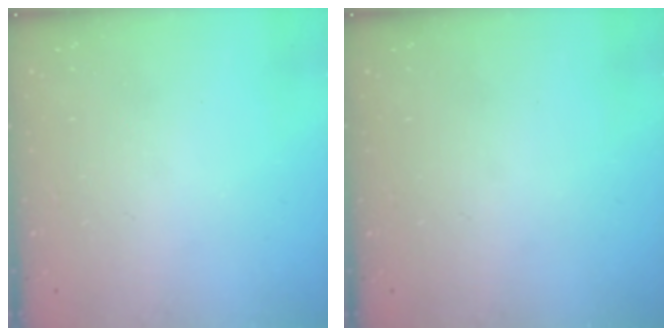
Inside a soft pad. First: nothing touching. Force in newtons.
{"total": 0.0}